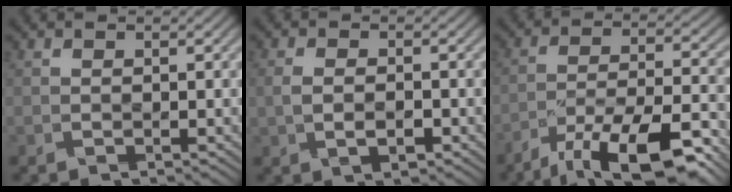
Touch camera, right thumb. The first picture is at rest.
{"total": 3.2, "force": [-0.9, 1.4, 2.7], "torque": [-0.065, -0.006, -0.008]}
{"total": 12.8, "force": [-9.5, 2.9, 8.1], "torque": [-0.168, -0.004, -0.157]}